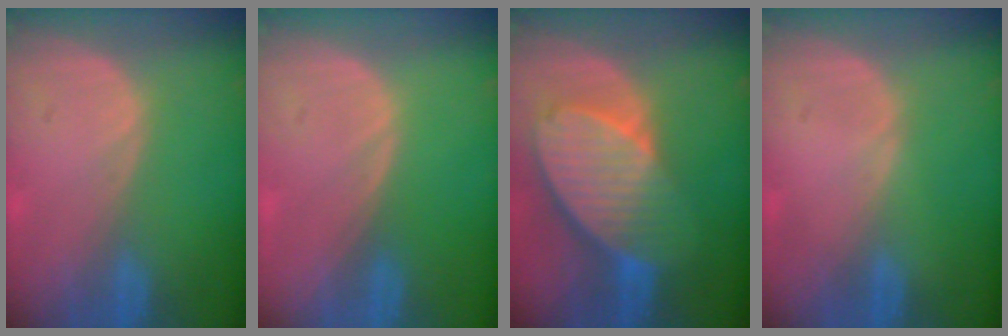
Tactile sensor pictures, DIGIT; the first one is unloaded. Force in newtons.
{"total": 0.0}
{"total": 10.3, "press": 8.9, "slide": 5.1}
{"total": 0.0}